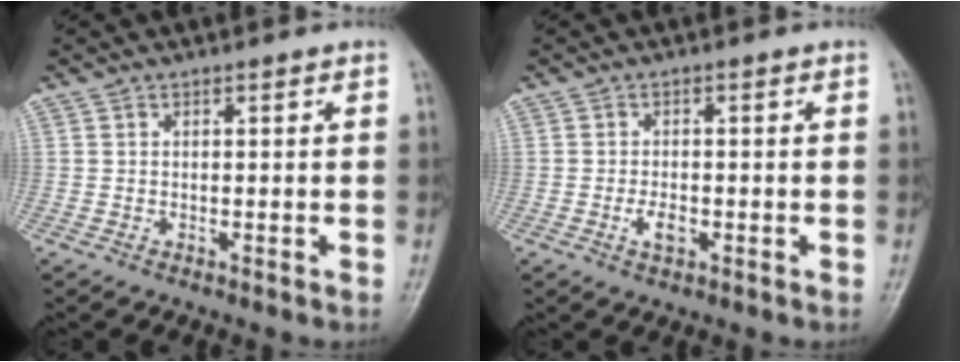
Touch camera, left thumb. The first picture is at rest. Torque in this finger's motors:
{"motor_torque": [0.42, 0.66, 0.68, 0.23, 0.01]}